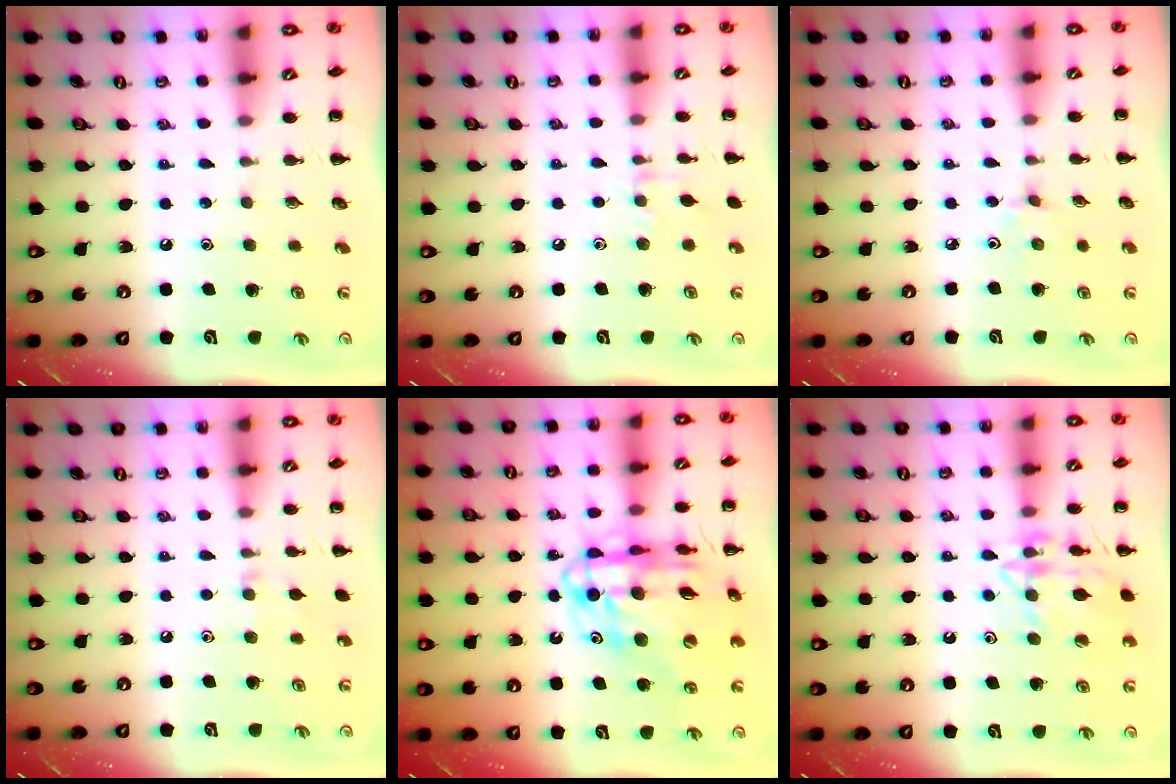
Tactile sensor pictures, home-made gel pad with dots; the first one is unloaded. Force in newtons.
{"total": 5.9, "press": 5.7, "slide": 1.2}
{"total": 1.9, "press": 1.8, "slide": 0.7}
{"total": 5.2, "press": 4.8, "slide": 1.9}
{"total": 18.2, "press": 17.7, "slide": 4.5}
{"total": 14.8, "press": 14.8, "slide": 0.9}